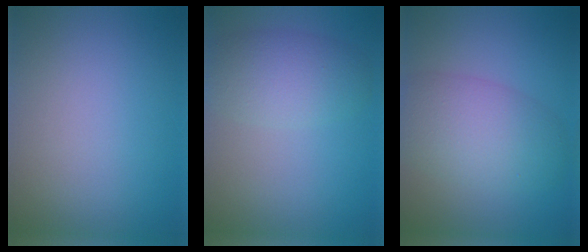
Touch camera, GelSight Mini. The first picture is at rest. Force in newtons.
{"total": 4.1, "press": 4.1, "slide": 0.4}
{"total": 6.3, "press": 6.3, "slide": 0.1}